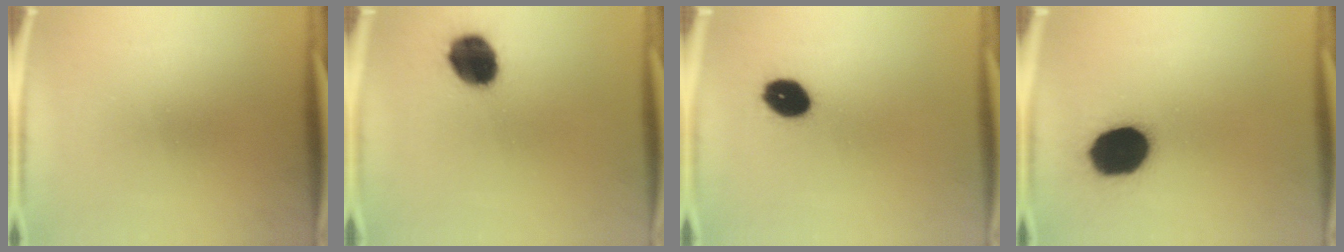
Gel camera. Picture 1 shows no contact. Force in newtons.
{"total": 12.4}
{"total": 8.2}
{"total": 18.8}